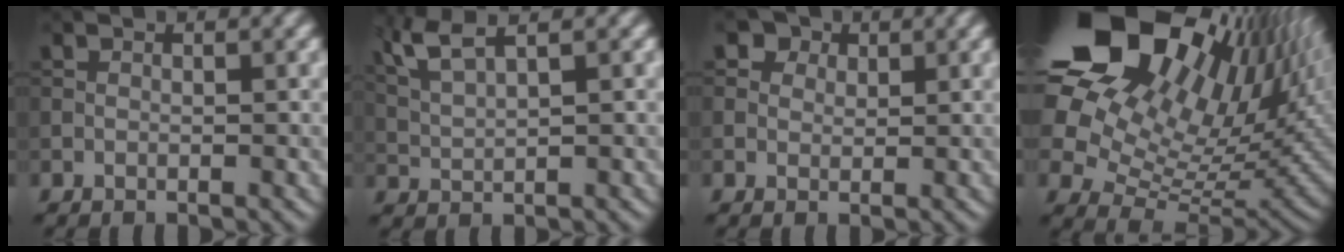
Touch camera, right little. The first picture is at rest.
{"total": 4.1, "force": [2.7, 0.9, 2.9], "torque": [-0.066, 0.014, 0.060]}
{"total": 3.6, "force": [2.2, 2.4, 1.4], "torque": [-0.037, -0.001, 0.025]}
{"total": 20.9, "force": [10.6, 11.3, 14.1], "torque": [-0.264, 0.040, 0.178]}